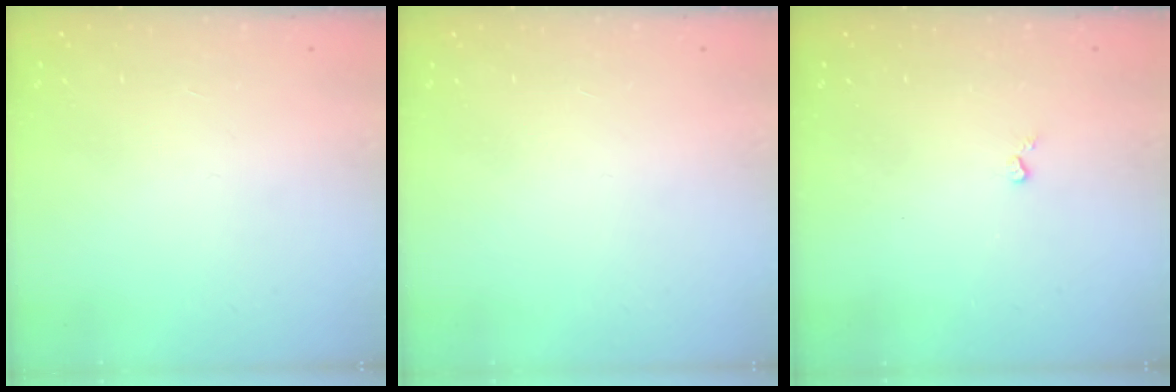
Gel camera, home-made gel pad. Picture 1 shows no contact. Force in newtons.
{"total": 0.0}
{"total": 3.1, "press": 3.1, "slide": 0.5}